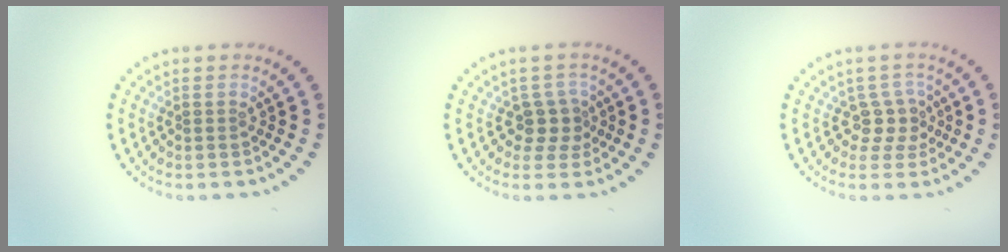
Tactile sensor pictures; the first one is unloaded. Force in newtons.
{"total": 2.3, "press": 1.9, "slide": 1.4}
{"total": 2.3, "press": 1.6, "slide": 1.6}